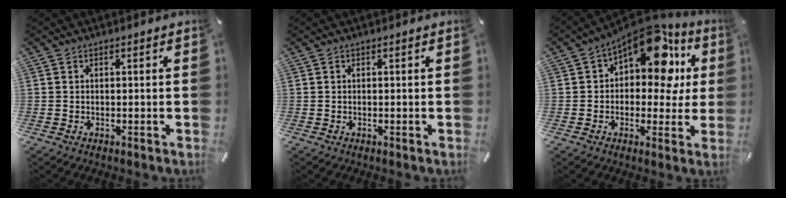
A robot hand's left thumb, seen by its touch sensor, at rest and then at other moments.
{"total": 0.0}
{"total": 17.7, "force": [9.0, 9.4, 12.0], "torque": [-0.170, -0.059, 0.152]}